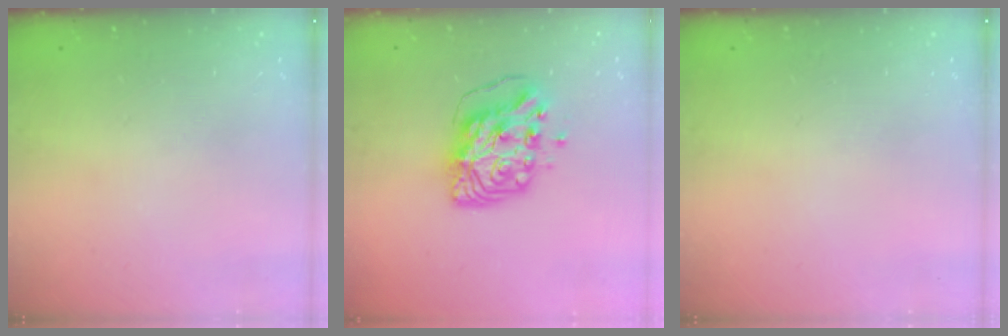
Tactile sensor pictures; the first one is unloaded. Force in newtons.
{"total": 10.0, "press": 9.9, "slide": 1.4}
{"total": 0.0}